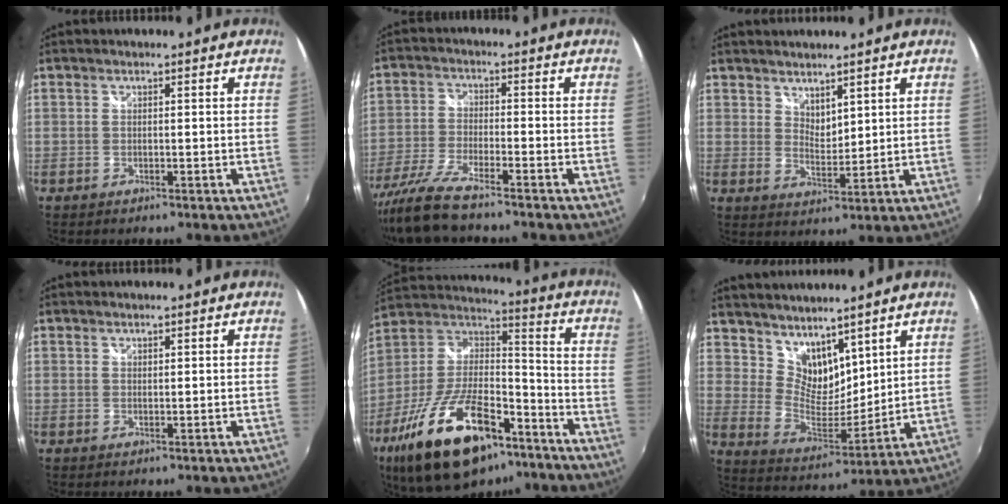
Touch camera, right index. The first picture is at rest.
{"total": 9.4, "force": [-7.9, 1.0, 5.0], "torque": [-0.113, -0.019, -0.155]}
{"total": 4.0, "force": [3.3, 1.7, 1.6], "torque": [-0.019, -0.005, 0.060]}
{"total": 0.5, "force": [0.5, 0.2, 0.2], "torque": [-0.002, 0.000, 0.008]}
{"total": 26.5, "force": [-15.9, 11.6, 17.8], "torque": [-0.343, -0.012, -0.258]}
{"total": 10.8, "force": [8.1, 5.5, 4.4], "torque": [-0.078, -0.003, 0.162]}